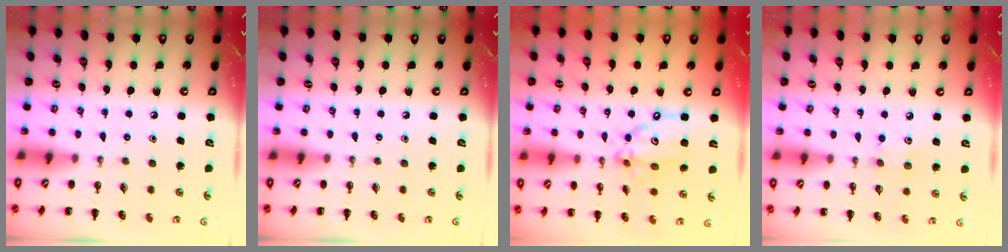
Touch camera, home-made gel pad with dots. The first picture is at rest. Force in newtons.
{"total": 0.0}
{"total": 11.5, "press": 11.2, "slide": 2.5}
{"total": 3.7, "press": 3.6, "slide": 0.9}